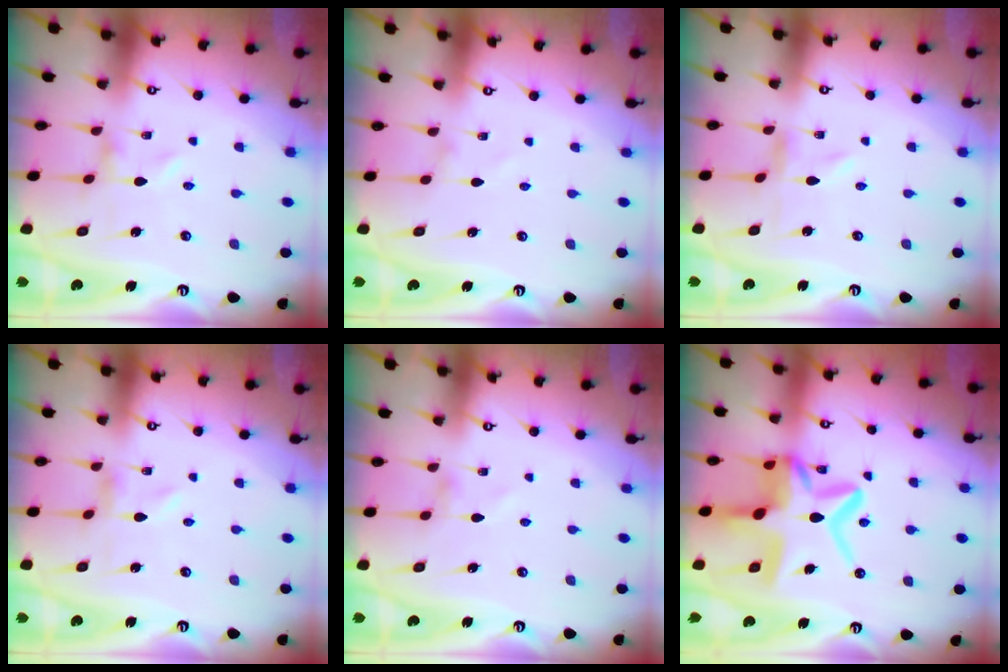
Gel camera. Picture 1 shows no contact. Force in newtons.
{"total": 1.4, "press": 1.4, "slide": 0.0}
{"total": 0.0}
{"total": 0.0}
{"total": 0.7, "press": 0.7, "slide": 0.2}
{"total": 16.8, "press": 16.7, "slide": 1.8}